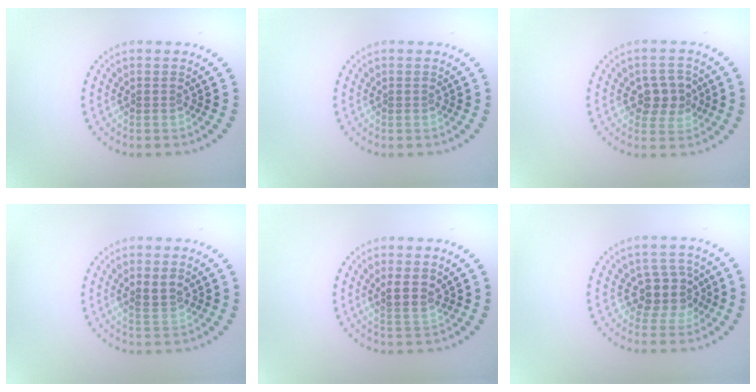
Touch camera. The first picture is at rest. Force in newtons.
{"total": 0.0}
{"total": 3.0, "press": 2.8, "slide": 0.9}
{"total": 2.0, "press": 1.9, "slide": 0.4}
{"total": 2.4, "press": 2.2, "slide": 1.1}
{"total": 3.2, "press": 2.6, "slide": 2.0}